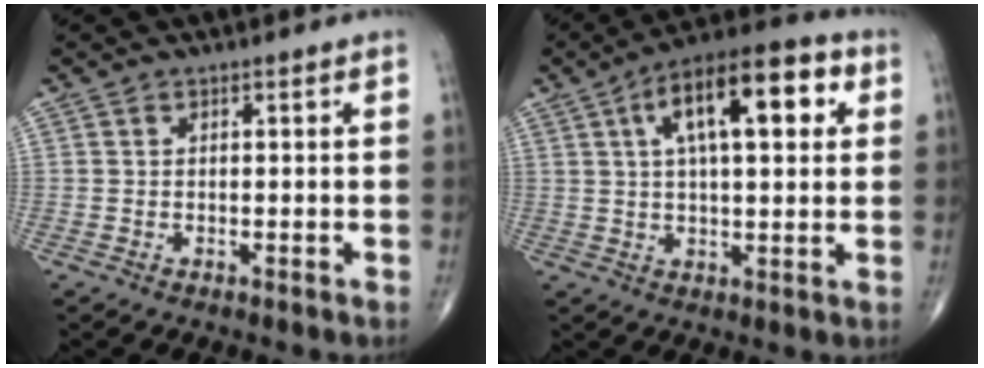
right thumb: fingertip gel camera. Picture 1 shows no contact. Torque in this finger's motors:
{"motor_torque": [0.68, 4.32, 1.35, 0.30, 0.14]}